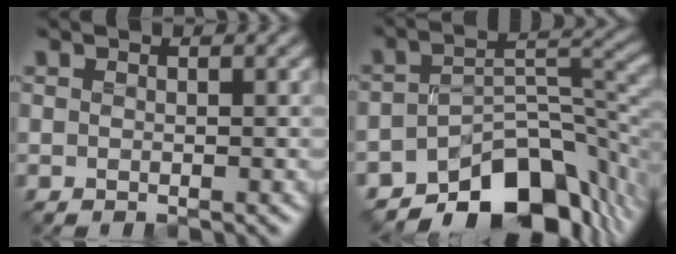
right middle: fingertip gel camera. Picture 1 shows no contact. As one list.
[{"total": 10.3, "force": [-7.5, 4.5, 5.4], "torque": [-0.059, -0.011, -0.126]}]